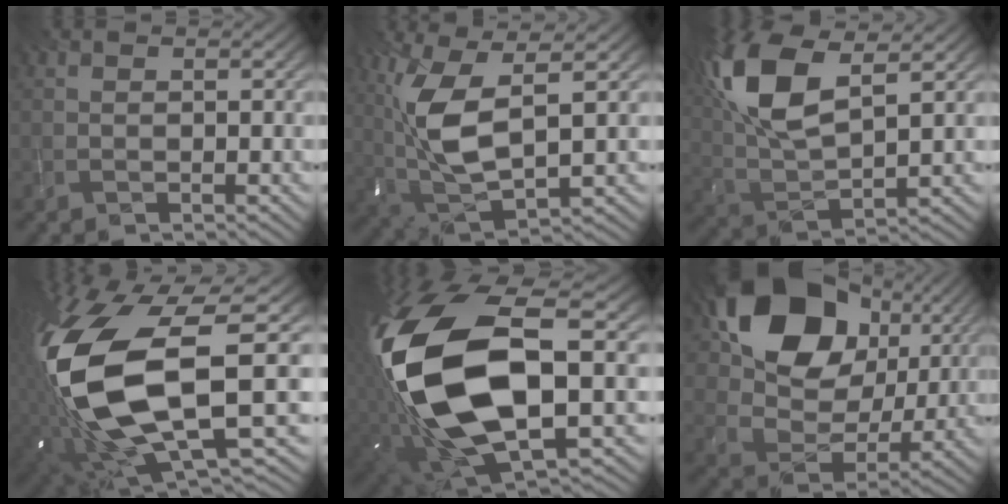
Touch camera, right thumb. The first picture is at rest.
{"total": 10.4, "force": [2.0, 3.6, 9.5], "torque": [-0.221, -0.003, 0.043]}
{"total": 13.2, "force": [5.4, 5.7, 10.5], "torque": [-0.253, 0.016, 0.109]}
{"total": 18.1, "force": [-0.8, 7.4, 16.5], "torque": [-0.384, -0.042, 0.005]}
{"total": 19.9, "force": [0.0, 10.5, 16.9], "torque": [-0.398, -0.037, 0.009]}
{"total": 15.7, "force": [7.0, 11.2, 8.5], "torque": [-0.158, 0.007, 0.121]}